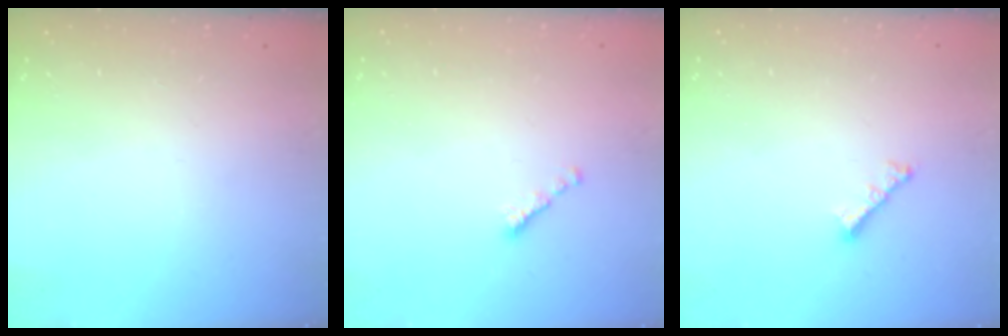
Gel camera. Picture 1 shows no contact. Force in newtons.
{"total": 1.5, "press": 1.4, "slide": 0.5}
{"total": 2.8, "press": 2.7, "slide": 0.6}